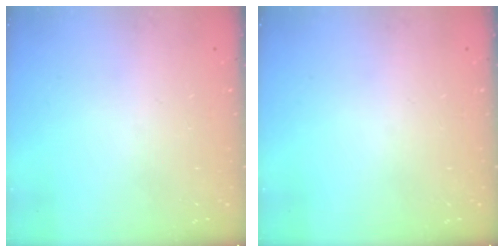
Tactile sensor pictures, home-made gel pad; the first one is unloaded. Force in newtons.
{"total": 0.0}